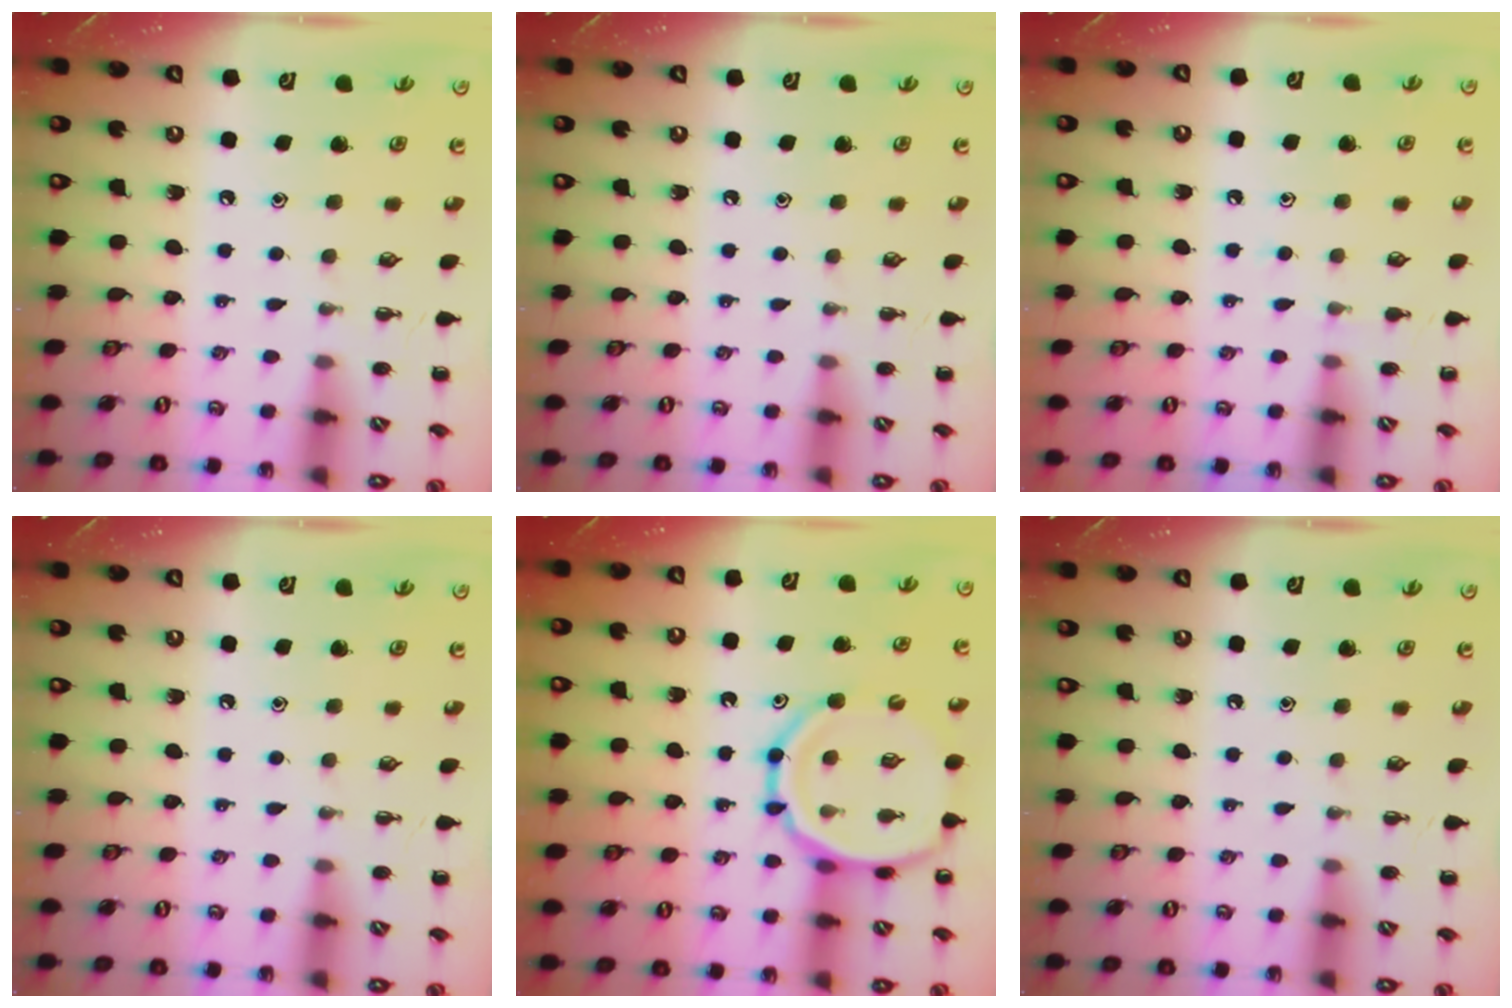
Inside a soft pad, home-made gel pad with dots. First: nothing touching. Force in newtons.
{"total": 0.0}
{"total": 4.5, "press": 4.3, "slide": 1.3}
{"total": 0.0}
{"total": 14.7, "press": 14.3, "slide": 3.6}
{"total": 0.0}